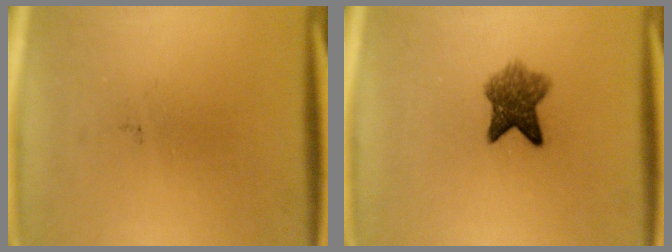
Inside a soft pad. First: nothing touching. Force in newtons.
{"total": 5.9}